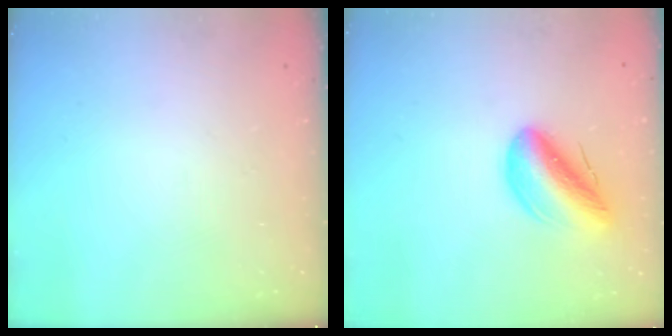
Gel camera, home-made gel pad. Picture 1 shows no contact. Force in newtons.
{"total": 12.4, "press": 12.2, "slide": 2.1}